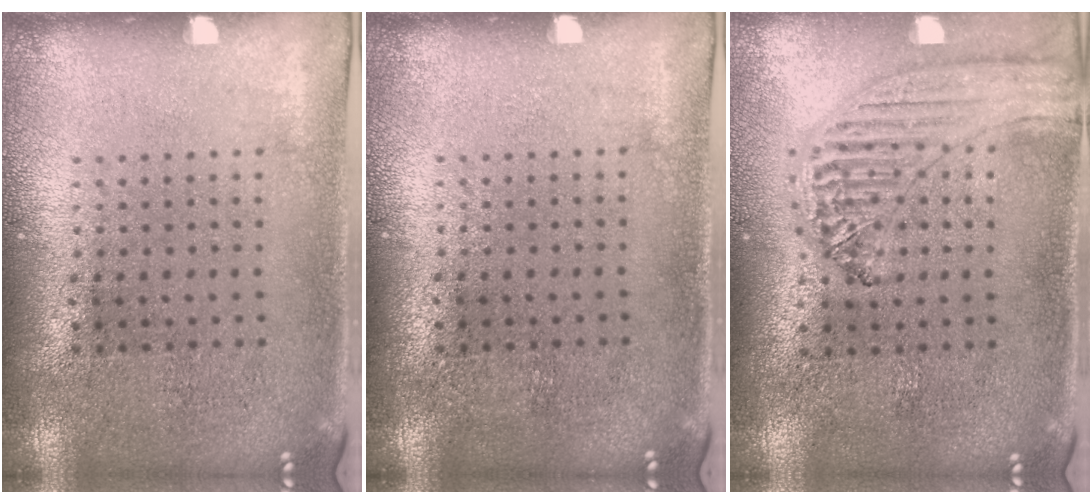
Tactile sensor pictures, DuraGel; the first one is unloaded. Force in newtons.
{"total": 0.0}
{"total": 1.2, "press": 1.2, "slide": 0.1}